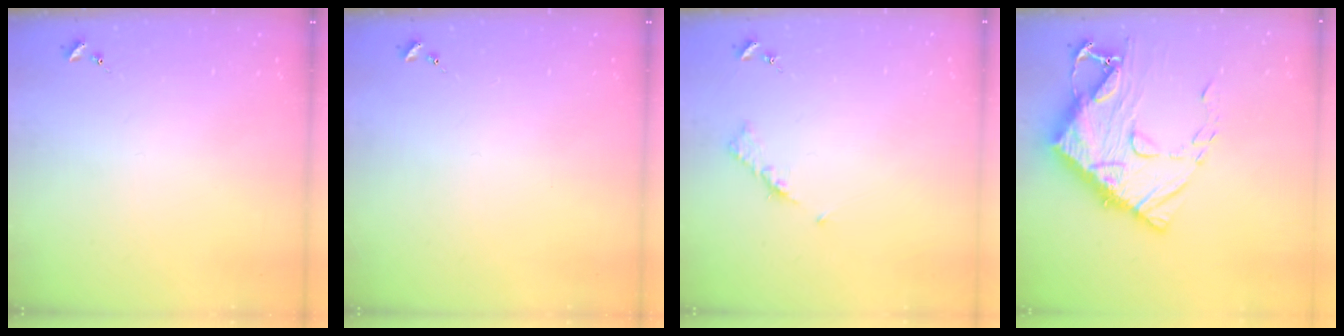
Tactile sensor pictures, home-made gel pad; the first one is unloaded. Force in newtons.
{"total": 0.0}
{"total": 5.3, "press": 5.2, "slide": 0.7}
{"total": 17.4, "press": 17.4, "slide": 1.6}